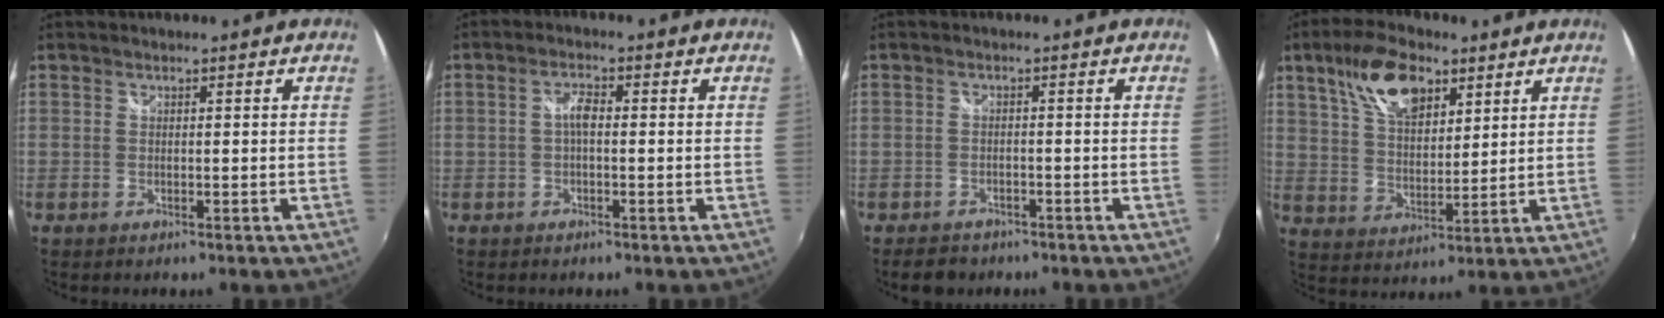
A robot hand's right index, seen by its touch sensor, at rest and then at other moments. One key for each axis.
{"total": 2.5, "fx": -0.3, "fy": 1.0, "fz": 2.3, "tx": -0.046, "ty": 0.008, "tz": -0.007}
{"total": 5.1, "fx": -3.8, "fy": 2.8, "fz": 1.8, "tx": -0.046, "ty": -0.007, "tz": -0.055}
{"total": 12.5, "fx": 7.0, "fy": 5.9, "fz": 8.5, "tx": -0.156, "ty": 0.023, "tz": 0.129}